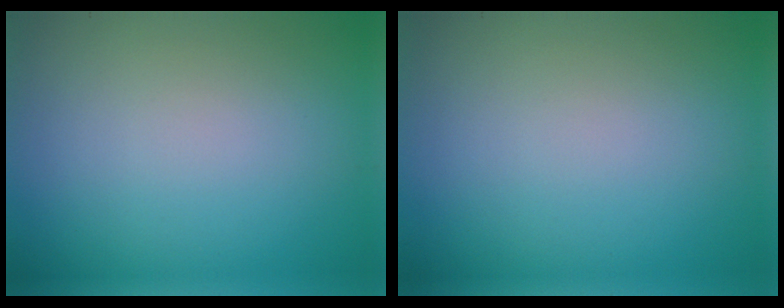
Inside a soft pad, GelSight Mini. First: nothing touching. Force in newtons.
{"total": 0.0}